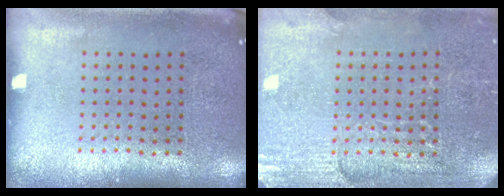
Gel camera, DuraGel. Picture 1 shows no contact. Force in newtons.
{"total": 2.9, "press": 2.9, "slide": 0.2}